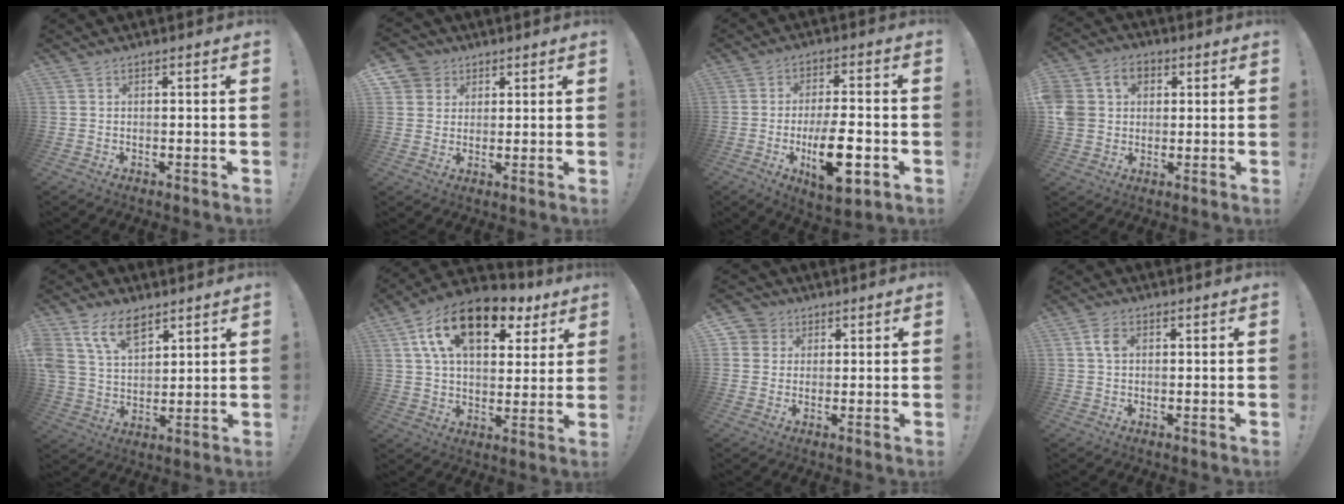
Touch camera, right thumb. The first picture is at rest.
{"total": 5.6, "force": [2.4, 5.0, 0.7], "torque": [-0.012, -0.016, 0.048]}
{"total": 14.4, "force": [-4.4, 5.2, 12.6], "torque": [-0.213, 0.006, -0.070]}
{"total": 9.9, "force": [2.3, 8.3, 5.0], "torque": [-0.105, -0.001, 0.047]}
{"total": 12.5, "force": [7.8, 7.2, 6.6], "torque": [-0.142, -0.031, 0.150]}
{"total": 18.2, "force": [9.1, 9.8, 12.4], "torque": [-0.207, -0.040, 0.161]}
{"total": 4.7, "force": [1.4, 4.4, 0.9], "torque": [-0.017, -0.003, 0.029]}
{"total": 3.5, "force": [0.9, 2.3, 2.5], "torque": [-0.038, 0.001, 0.013]}